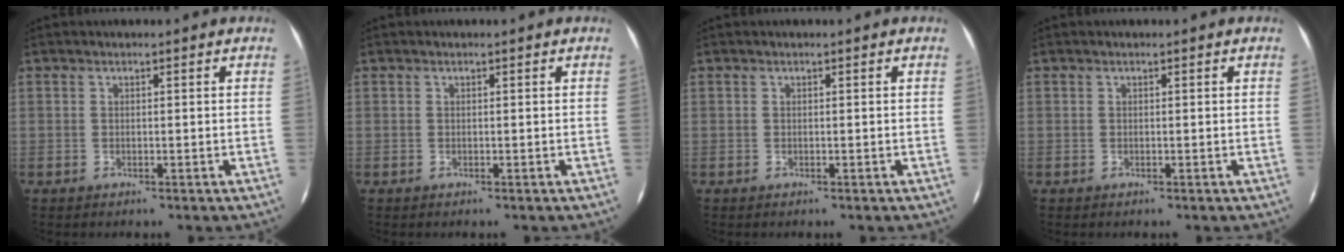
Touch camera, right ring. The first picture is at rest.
{"total": 0.0}
{"total": 0.0}
{"total": 0.0}